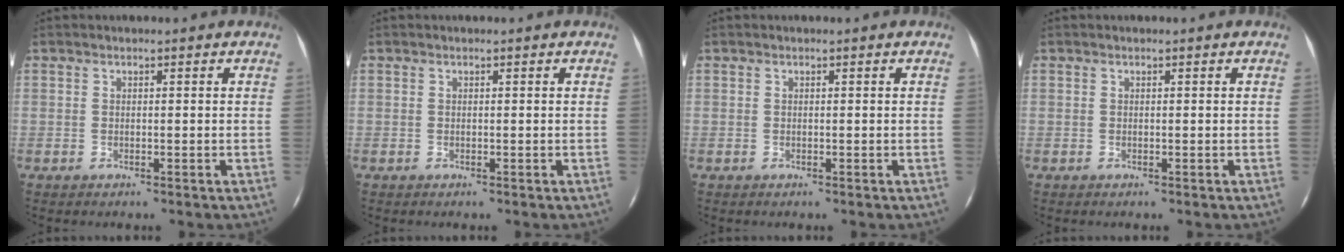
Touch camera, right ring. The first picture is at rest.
{"total": 0.0}
{"total": 0.0}
{"total": 0.0}